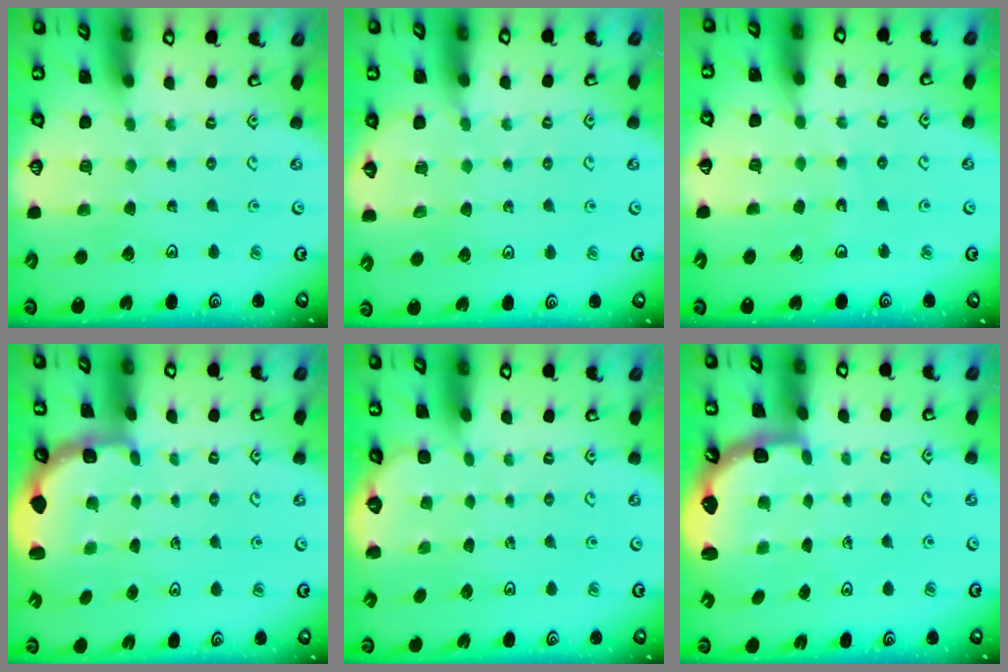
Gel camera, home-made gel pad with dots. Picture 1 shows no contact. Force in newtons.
{"total": 4.2, "press": 3.6, "slide": 2.3}
{"total": 3.9, "press": 3.8, "slide": 0.5}
{"total": 2.7, "press": 2.1, "slide": 1.7}
{"total": 1.6, "press": 0.7, "slide": 1.5}
{"total": 2.8, "press": 2.0, "slide": 2.0}